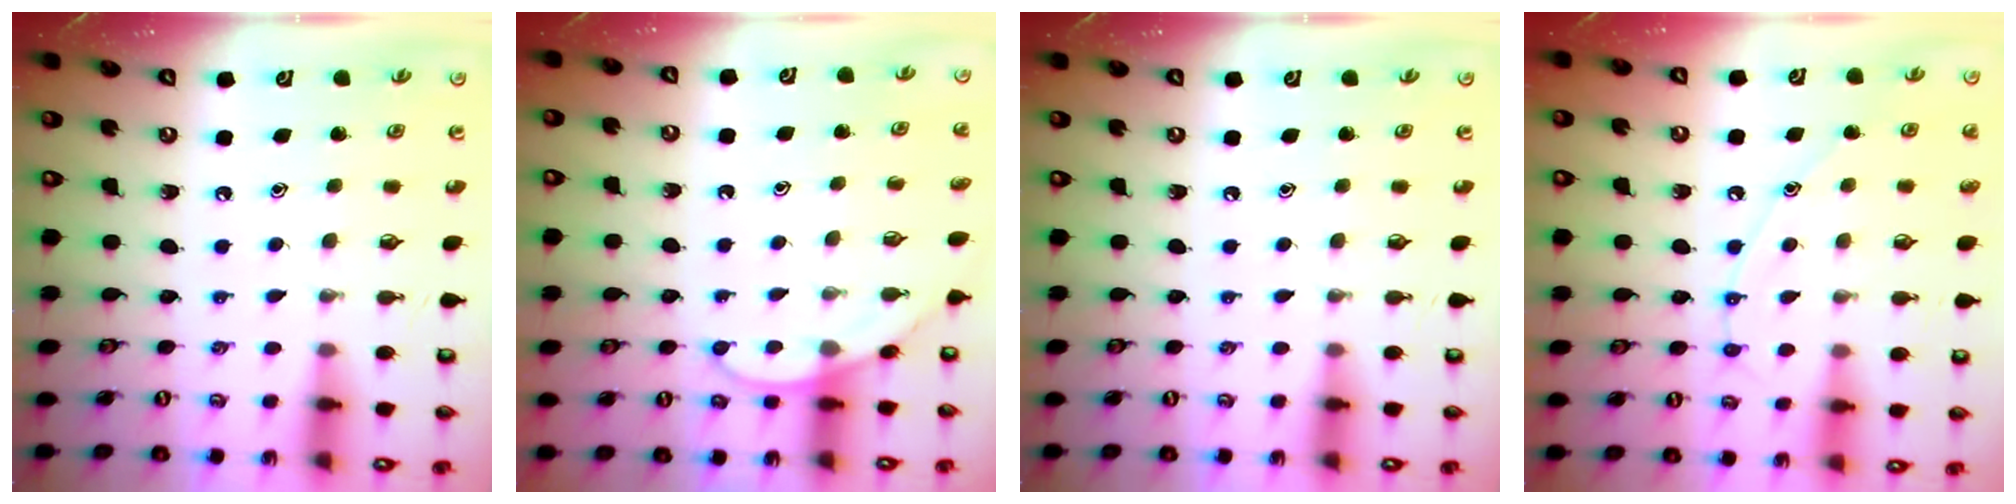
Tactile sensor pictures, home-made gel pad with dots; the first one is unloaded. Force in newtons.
{"total": 6.5, "press": 6.4, "slide": 0.6}
{"total": 0.0}
{"total": 9.0, "press": 9.0, "slide": 0.6}